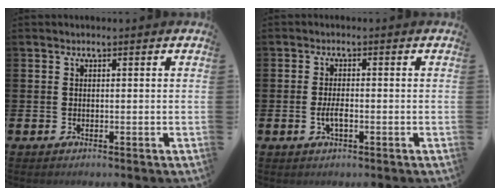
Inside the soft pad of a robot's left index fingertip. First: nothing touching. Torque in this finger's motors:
{"motor_torque": [0.04, 0.02, 0.01, 0.04]}